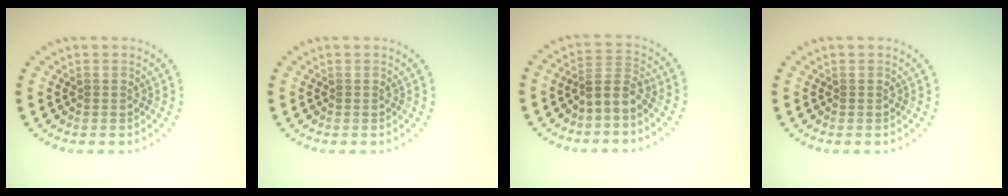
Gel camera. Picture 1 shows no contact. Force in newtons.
{"total": 0.0}
{"total": 2.5, "press": 1.9, "slide": 1.6}
{"total": 0.0}